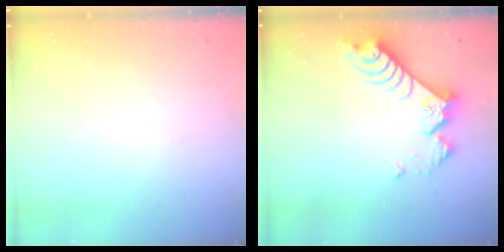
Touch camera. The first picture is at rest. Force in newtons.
{"total": 8.1, "press": 8.0, "slide": 0.6}